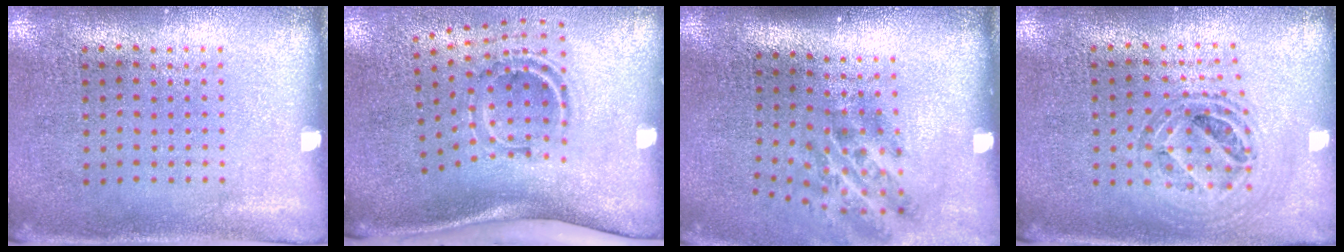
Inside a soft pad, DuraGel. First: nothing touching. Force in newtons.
{"total": 2.2, "press": 1.2, "slide": 1.8}
{"total": 2.0, "press": 1.3, "slide": 1.5}
{"total": 0.9, "press": 0.9, "slide": 0.1}